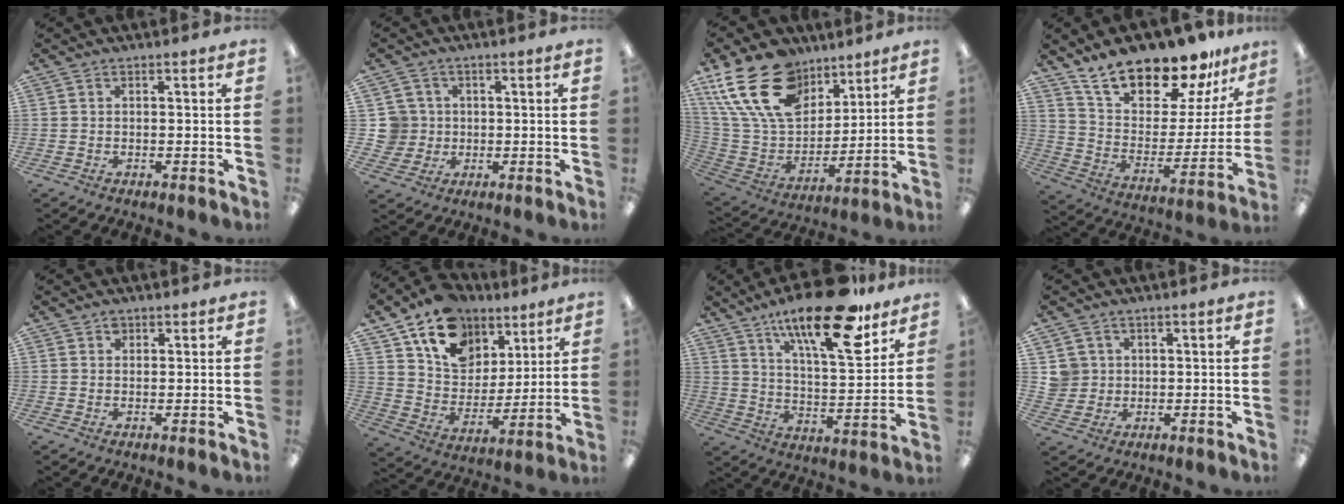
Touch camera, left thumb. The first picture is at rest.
{"total": 6.1, "force": [0.8, 6.0, 0.9], "torque": [-0.042, 0.007, 0.016]}
{"total": 23.0, "force": [12.6, 14.5, 12.7], "torque": [-0.261, -0.058, 0.233]}
{"total": 20.0, "force": [17.3, 6.7, 7.5], "torque": [-0.135, -0.128, 0.304]}
{"total": 1.4, "force": [0.9, 0.9, 0.5], "torque": [-0.003, -0.002, 0.015]}
{"total": 16.4, "force": [10.5, 11.0, 6.1], "torque": [-0.110, -0.056, 0.198]}
{"total": 22.6, "force": [15.4, 6.7, 15.1], "torque": [-0.239, -0.092, 0.248]}
{"total": 4.3, "force": [1.2, 4.1, 0.3], "torque": [-0.012, 0.006, 0.022]}